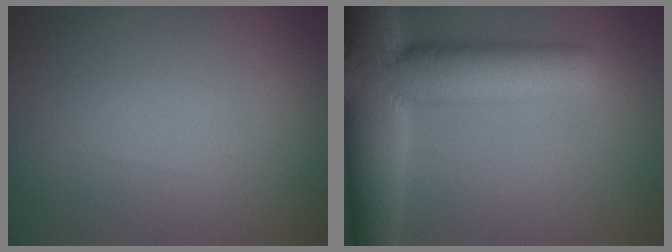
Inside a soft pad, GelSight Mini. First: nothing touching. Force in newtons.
{"total": 12.8, "press": 12.8, "slide": 0.4}